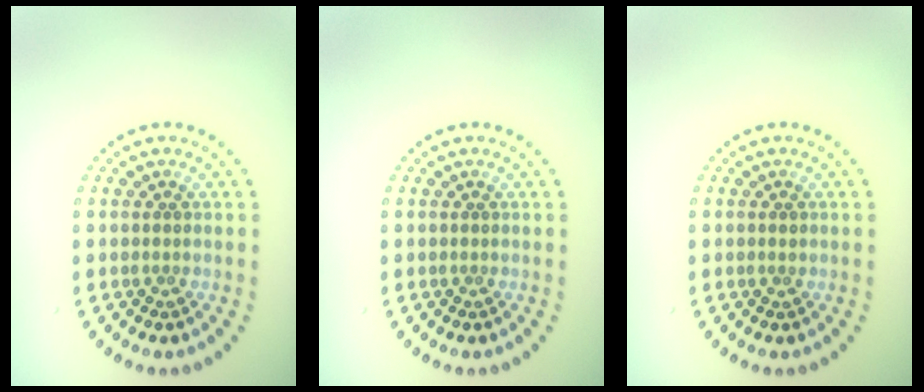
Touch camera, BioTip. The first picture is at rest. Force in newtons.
{"total": 0.0}
{"total": 0.7, "press": 0.7, "slide": 0.0}